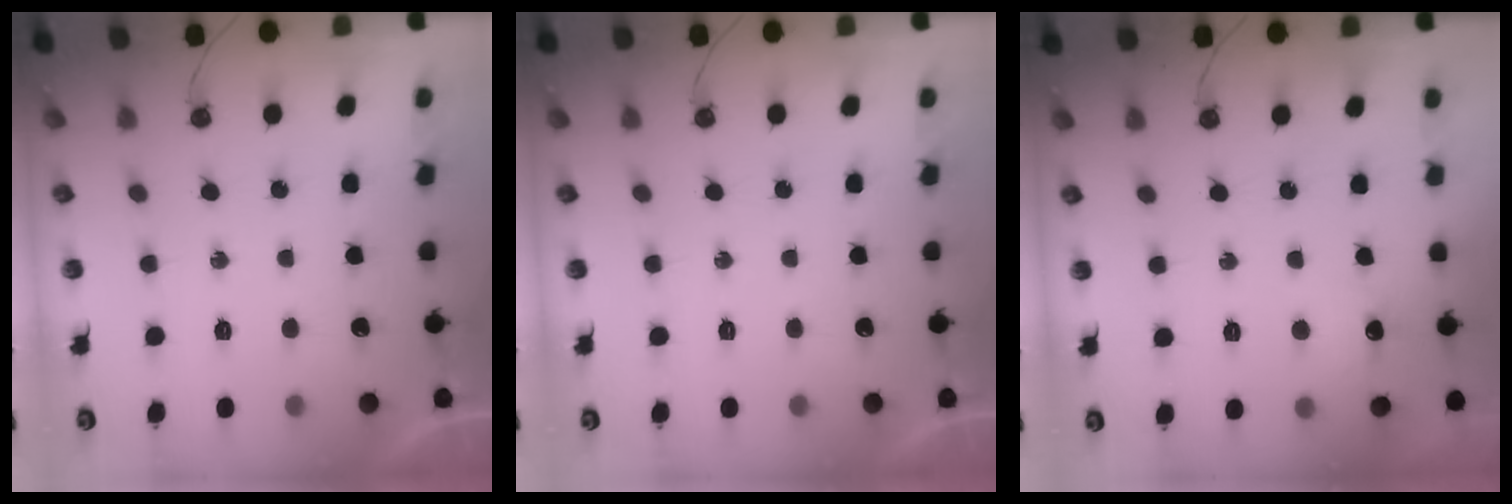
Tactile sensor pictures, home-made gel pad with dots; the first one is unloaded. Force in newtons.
{"total": 0.0}
{"total": 6.4, "press": 6.3, "slide": 0.8}